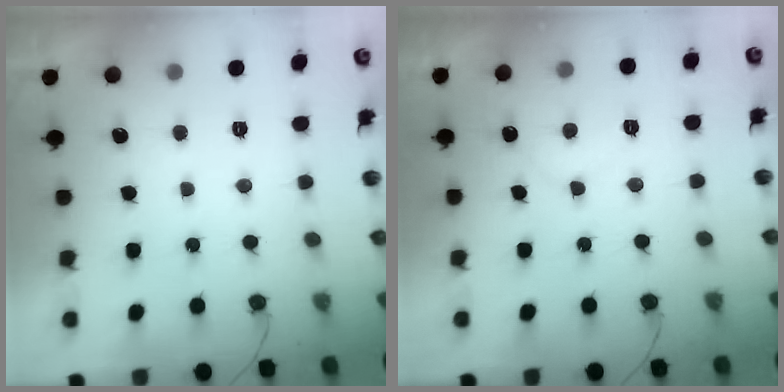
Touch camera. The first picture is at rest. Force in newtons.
{"total": 5.7, "press": 5.7, "slide": 0.4}